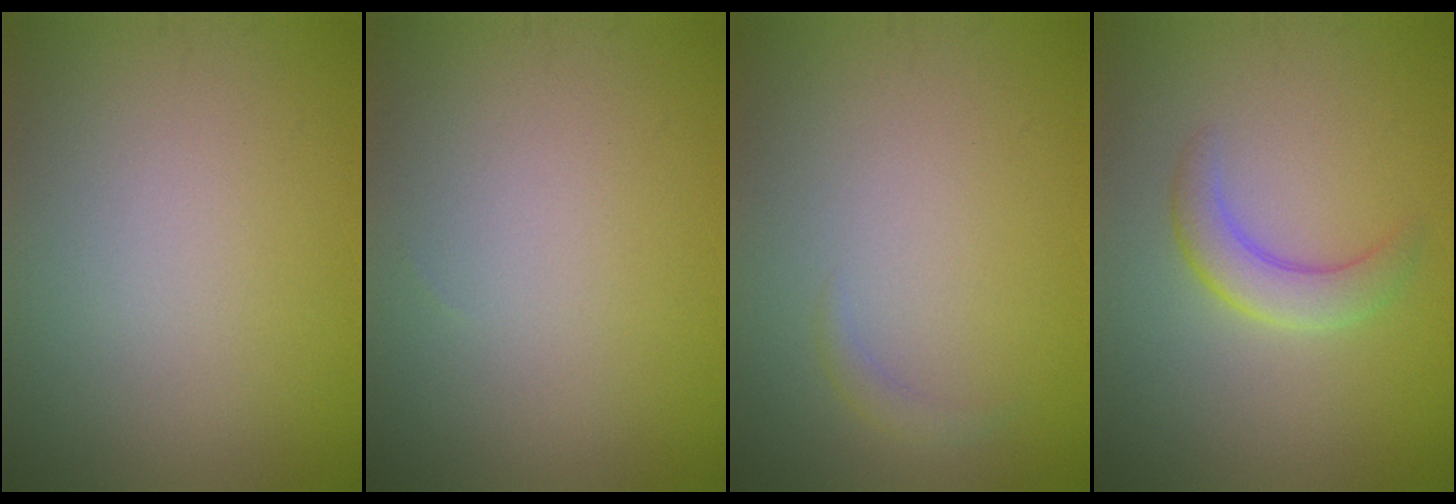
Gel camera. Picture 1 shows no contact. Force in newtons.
{"total": 0.0}
{"total": 0.9, "press": 0.9, "slide": 0.1}
{"total": 2.9, "press": 2.9, "slide": 0.2}